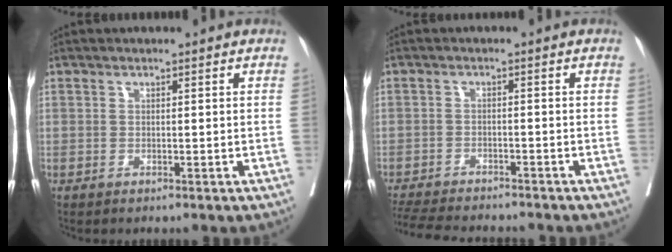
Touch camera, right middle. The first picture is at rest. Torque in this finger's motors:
{"motor_torque": [0.20, -0.24, 0.06, 0.02]}